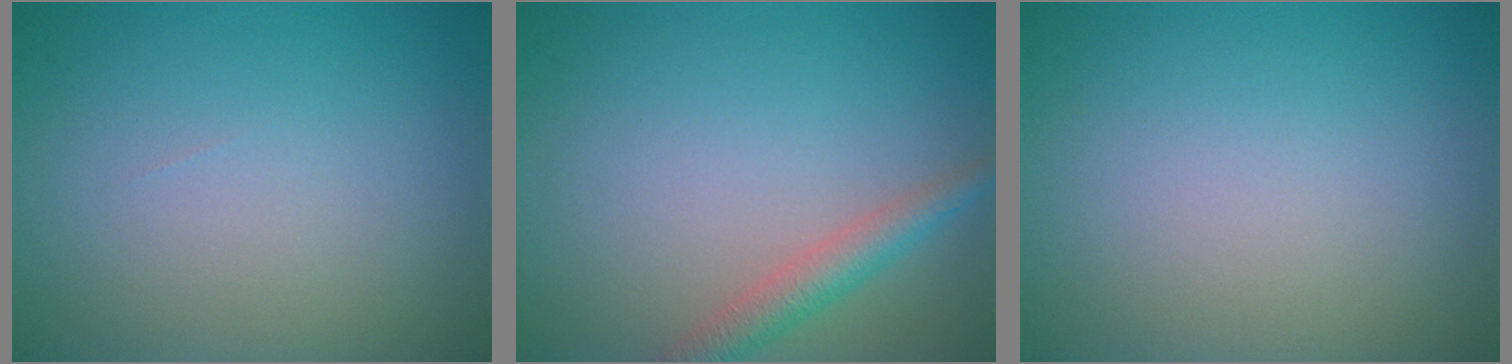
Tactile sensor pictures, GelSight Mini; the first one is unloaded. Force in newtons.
{"total": 2.6, "press": 2.6, "slide": 0.1}
{"total": 0.0}